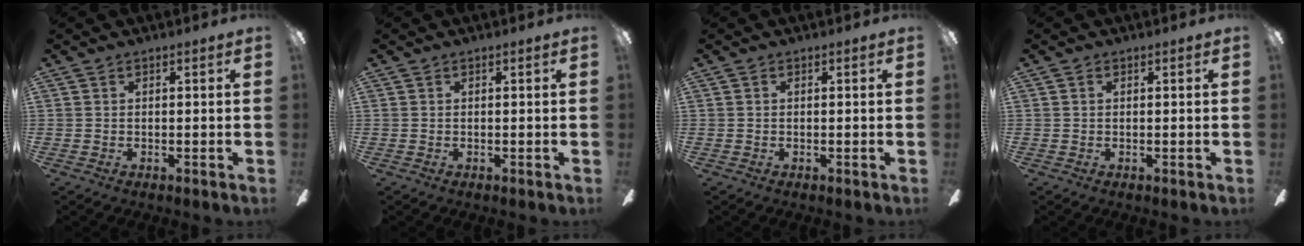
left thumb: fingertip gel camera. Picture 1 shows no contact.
{"total": 0.0}
{"total": 0.0}
{"total": 0.0}